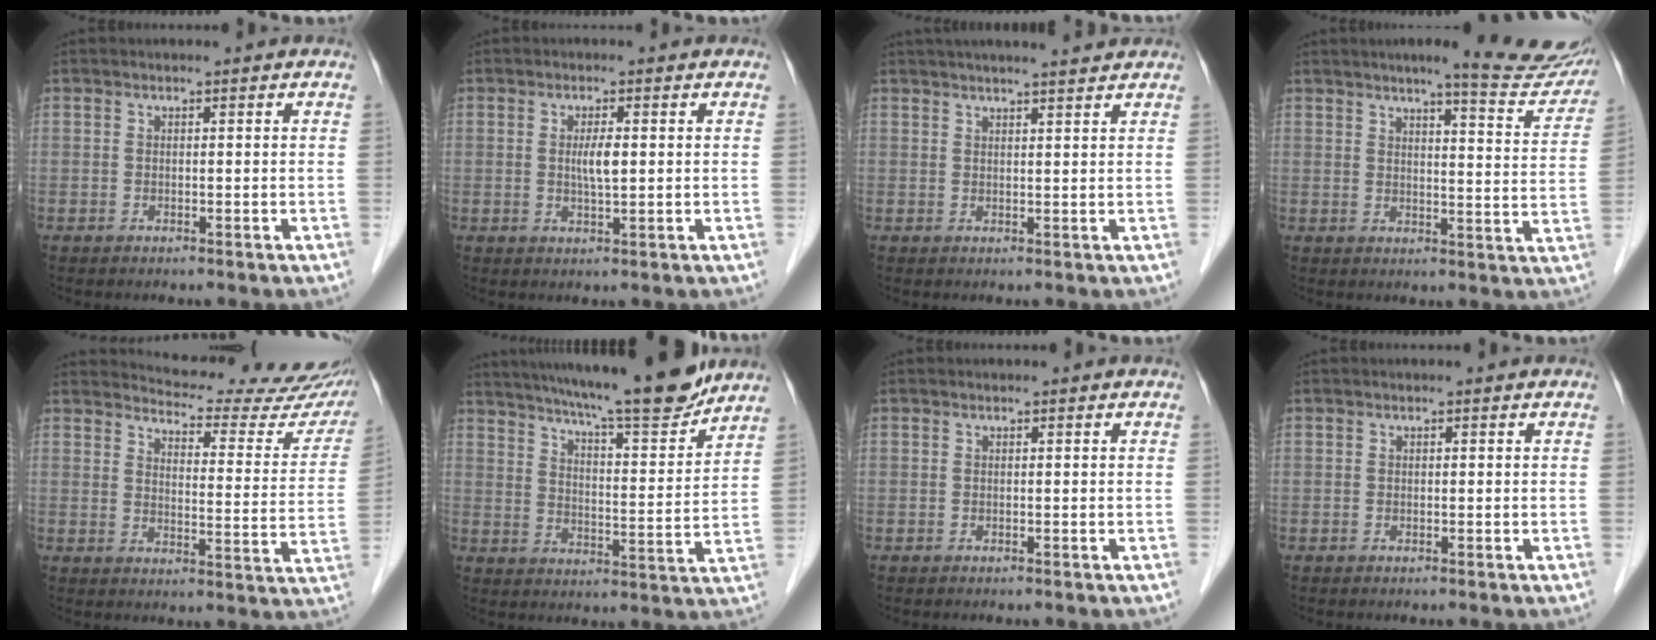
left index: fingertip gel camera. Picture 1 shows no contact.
{"total": 2.9, "force": [0.3, 0.4, 2.8], "torque": [-0.053, -0.002, 0.006]}
{"total": 9.5, "force": [8.4, 0.5, 4.4], "torque": [-0.067, 0.024, 0.107]}
{"total": 13.5, "force": [11.8, 1.4, 6.4], "torque": [-0.068, -0.022, 0.129]}
{"total": 21.6, "force": [20.5, 3.9, 5.7], "torque": [-0.062, -0.080, 0.228]}
{"total": 18.4, "force": [16.1, 0.6, 8.8], "torque": [-0.138, -0.014, 0.233]}
{"total": 0.0}
{"total": 0.0}